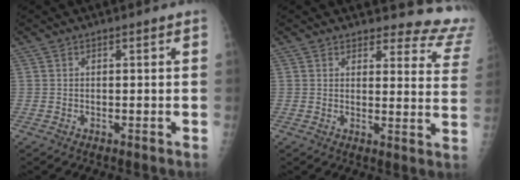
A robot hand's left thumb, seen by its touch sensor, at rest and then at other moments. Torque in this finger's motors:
{"motor_torque": [0.12, -0.09, -0.26, -0.34, -0.01]}